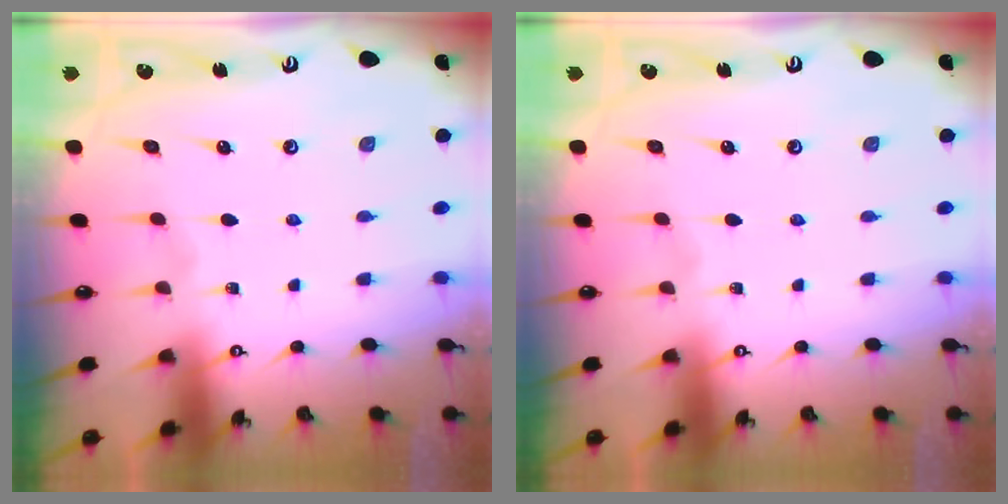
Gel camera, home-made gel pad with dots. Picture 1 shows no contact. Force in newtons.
{"total": 0.0}